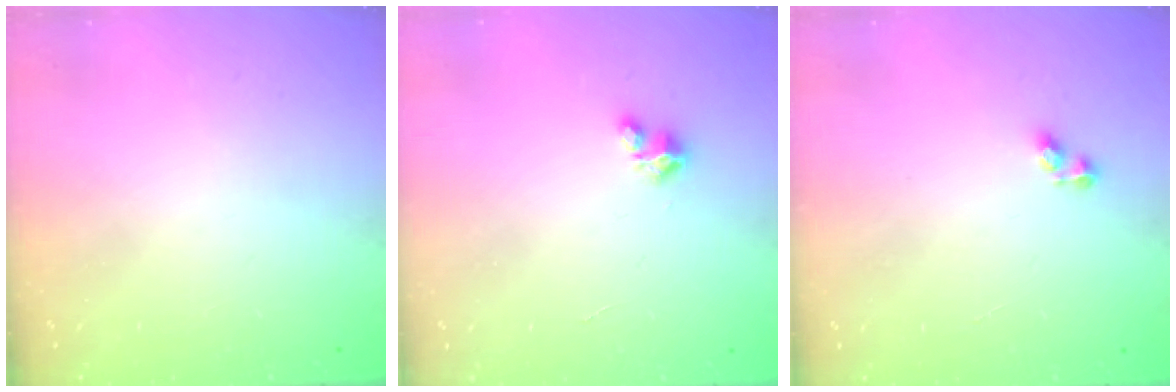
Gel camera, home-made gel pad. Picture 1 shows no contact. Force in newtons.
{"total": 2.4, "press": 2.3, "slide": 0.2}
{"total": 2.8, "press": 2.8, "slide": 0.6}